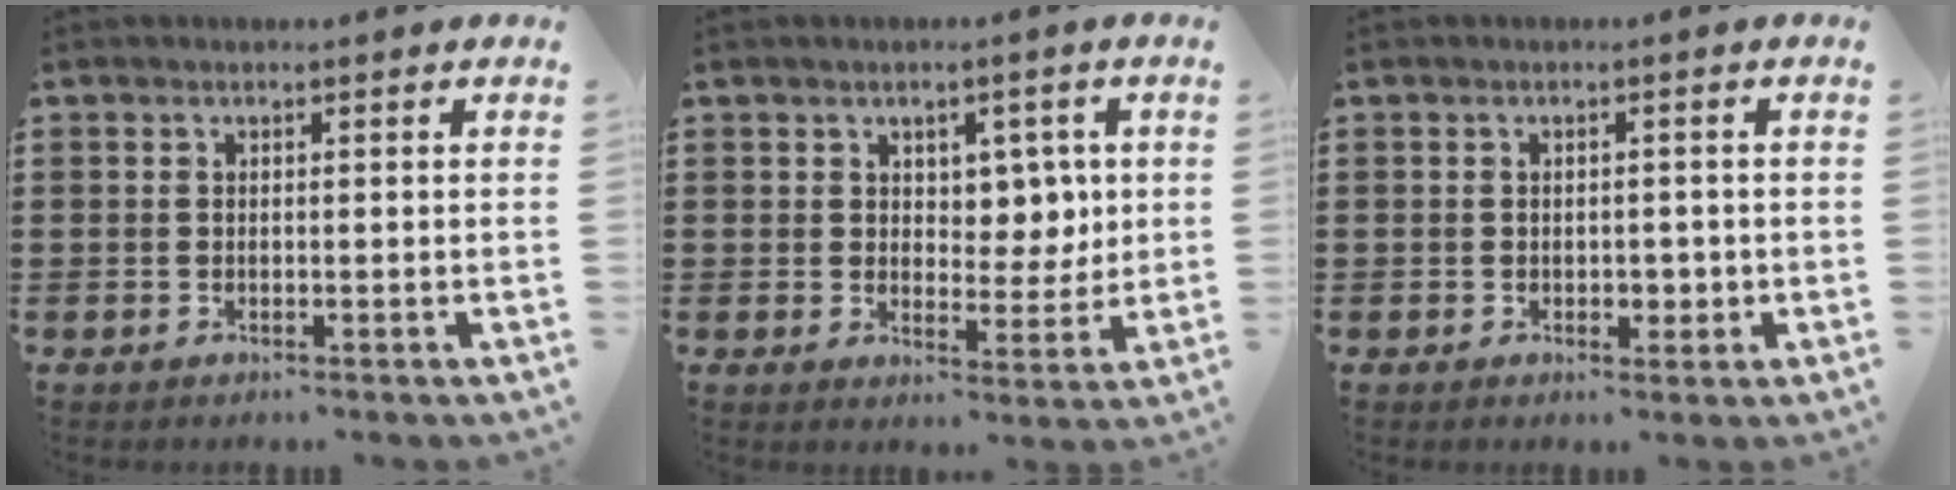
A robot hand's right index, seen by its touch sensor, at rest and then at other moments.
{"total": 4.8, "force": [2.1, 3.6, 2.3], "torque": [-0.036, 0.004, 0.032]}
{"total": 2.2, "force": [-0.4, 1.4, 1.7], "torque": [-0.031, 0.003, -0.008]}